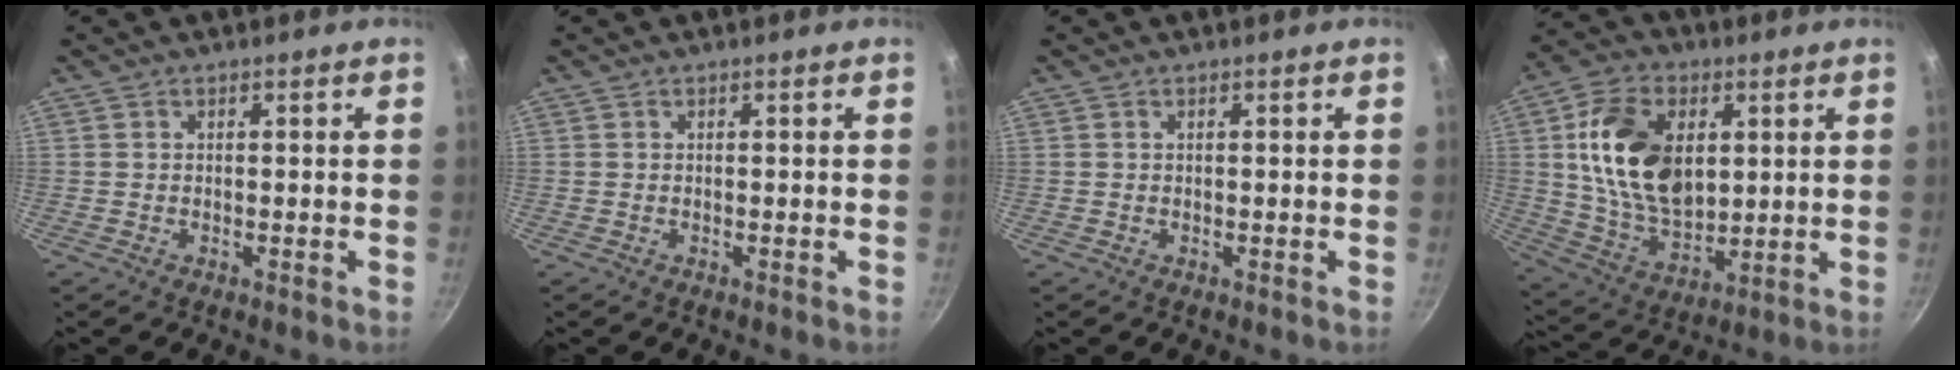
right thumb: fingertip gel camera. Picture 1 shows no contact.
{"total": 0.0}
{"total": 0.0}
{"total": 18.4, "force": [3.7, 12.0, 13.4], "torque": [-0.219, -0.010, 0.073]}